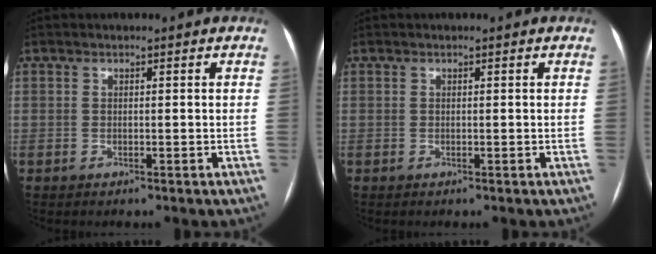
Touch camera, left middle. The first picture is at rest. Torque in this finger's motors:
{"motor_torque": [-0.01, 0.22, 0.03, 0.01]}